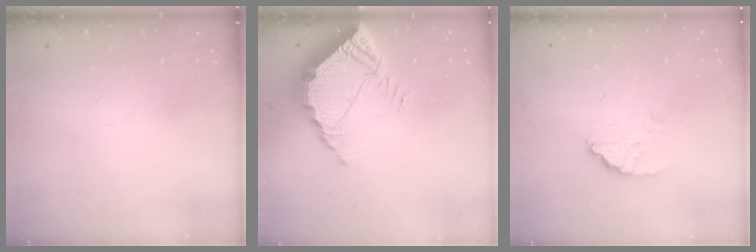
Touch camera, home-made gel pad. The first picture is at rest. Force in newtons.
{"total": 6.5, "press": 6.4, "slide": 0.4}
{"total": 2.3, "press": 2.3, "slide": 0.0}